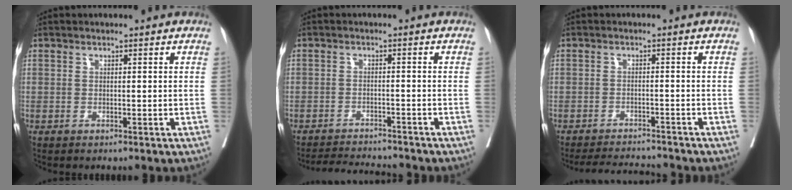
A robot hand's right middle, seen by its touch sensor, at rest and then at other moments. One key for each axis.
{"total": 6.4, "fx": -6.3, "fy": 0.2, "fz": 1.2, "tx": -0.015, "ty": -0.005, "tz": -0.101}
{"total": 6.6, "fx": -6.5, "fy": 0.3, "fz": 1.1, "tx": -0.014, "ty": -0.003, "tz": -0.099}